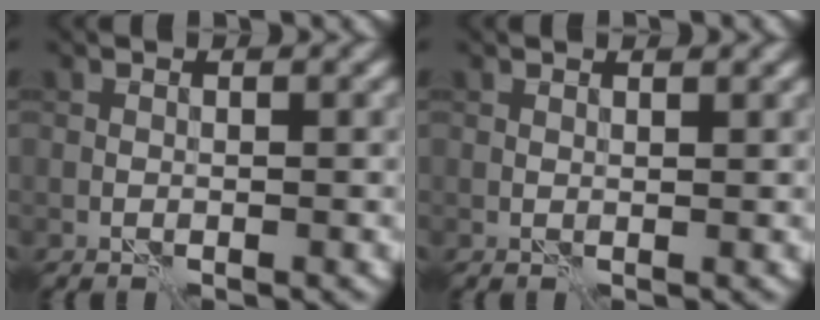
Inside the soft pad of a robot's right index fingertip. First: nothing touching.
{"total": 0.9, "force": [0.8, 0.1, 0.5], "torque": [-0.011, -0.001, 0.009]}